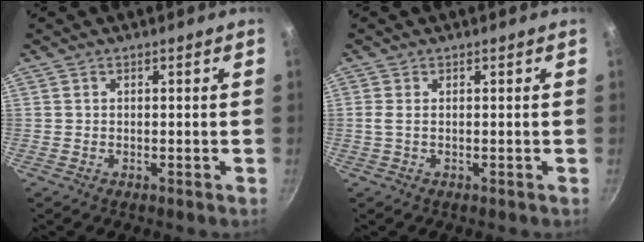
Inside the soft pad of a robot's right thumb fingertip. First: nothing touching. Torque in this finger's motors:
{"motor_torque": [-0.21, -0.33, 0.29, -0.48, 0.06]}